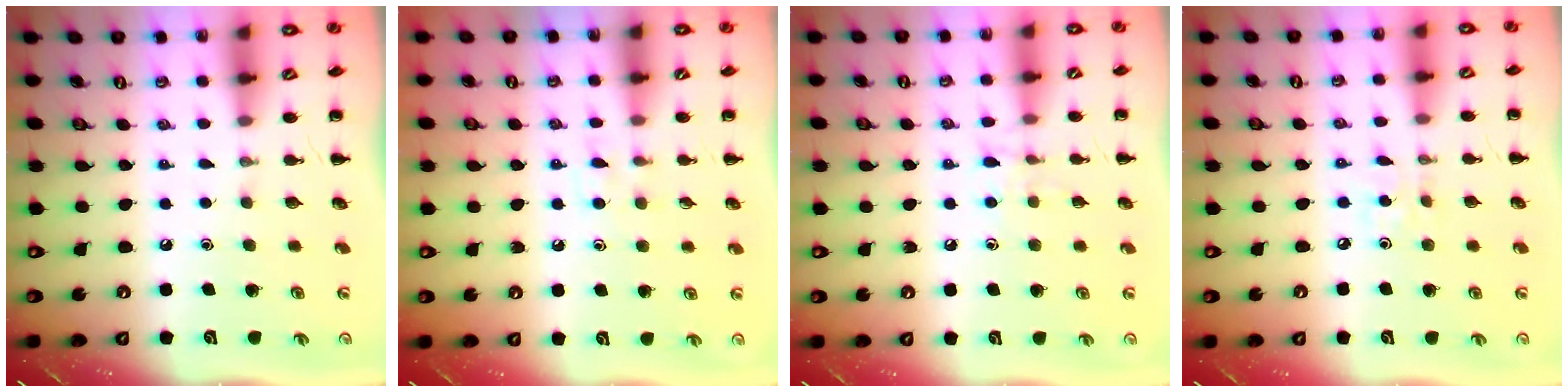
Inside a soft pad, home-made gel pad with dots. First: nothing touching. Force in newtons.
{"total": 5.9, "press": 5.6, "slide": 2.0}
{"total": 7.0, "press": 6.8, "slide": 1.7}
{"total": 2.2, "press": 2.1, "slide": 0.6}